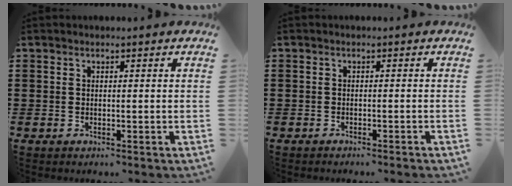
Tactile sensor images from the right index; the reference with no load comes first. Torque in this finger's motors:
{"motor_torque": [0.02, 0.10, -0.28, -0.11]}